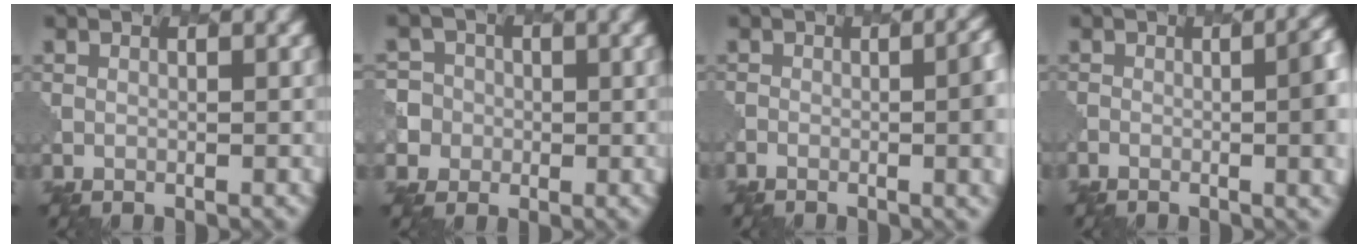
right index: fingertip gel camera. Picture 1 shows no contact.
{"total": 5.7, "force": [-0.7, 5.6, 0.9], "torque": [-0.016, 0.019, -0.035]}
{"total": 6.8, "force": [-1.0, 3.0, 6.0], "torque": [-0.044, 0.007, -0.019]}
{"total": 7.6, "force": [-0.9, 3.3, 6.8], "torque": [-0.054, 0.004, -0.018]}